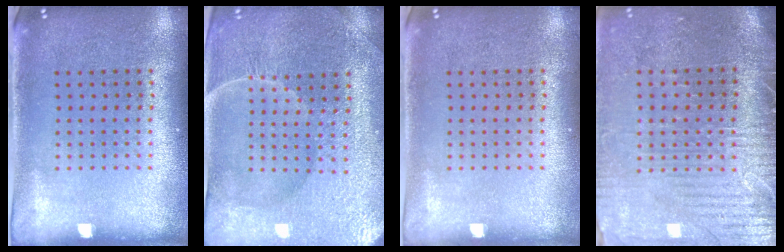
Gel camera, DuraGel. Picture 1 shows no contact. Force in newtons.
{"total": 4.4, "press": 4.2, "slide": 1.3}
{"total": 0.0}
{"total": 3.7, "press": 3.3, "slide": 1.6}